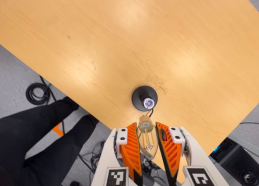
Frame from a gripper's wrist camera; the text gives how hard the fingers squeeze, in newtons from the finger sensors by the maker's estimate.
{"total": 10.3, "left": 9.2, "right": 11.3}